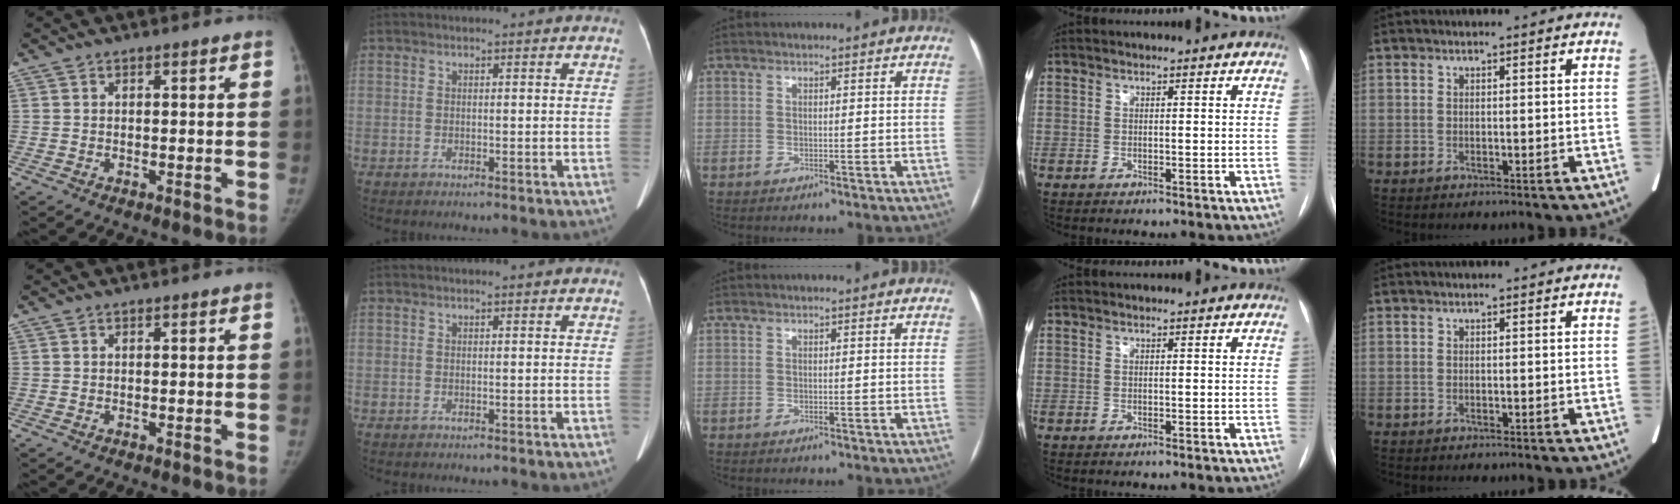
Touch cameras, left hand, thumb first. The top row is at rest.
{}